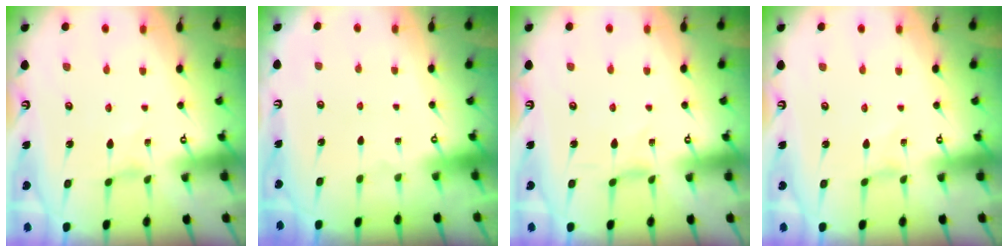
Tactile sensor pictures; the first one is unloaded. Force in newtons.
{"total": 0.0}
{"total": 1.6, "press": 1.6, "slide": 0.3}
{"total": 0.7, "press": 0.6, "slide": 0.1}